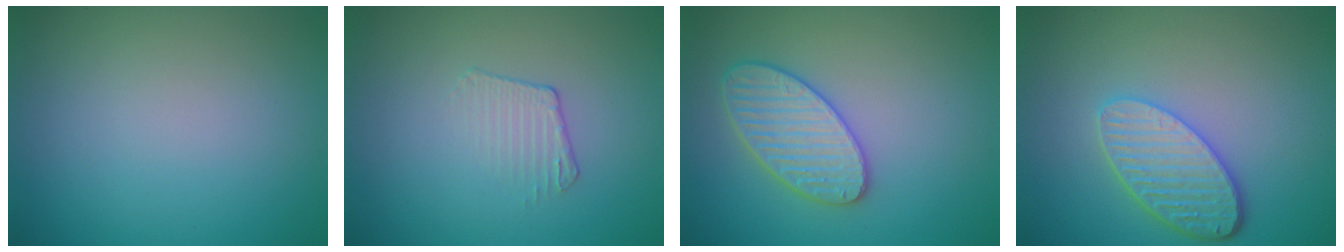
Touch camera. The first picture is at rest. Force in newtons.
{"total": 1.5, "press": 0.7, "slide": 1.4}
{"total": 3.9, "press": 3.8, "slide": 0.8}
{"total": 4.8, "press": 3.9, "slide": 2.8}